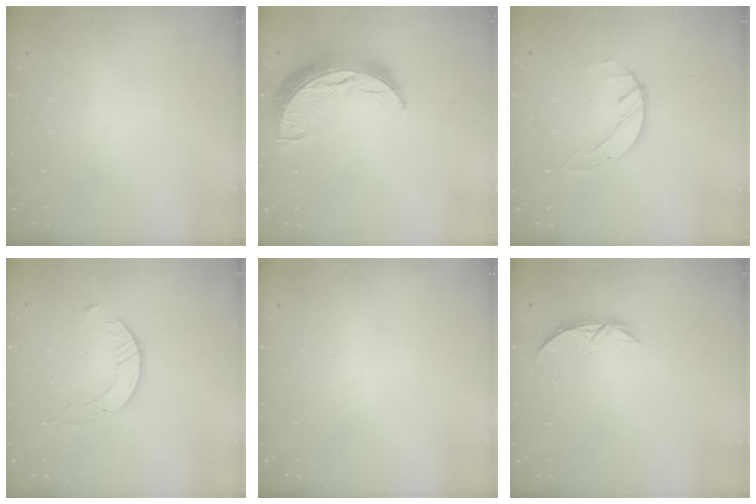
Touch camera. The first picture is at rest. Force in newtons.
{"total": 14.1, "press": 14.1, "slide": 0.6}
{"total": 1.4, "press": 1.4, "slide": 0.2}
{"total": 3.1, "press": 3.1, "slide": 0.4}
{"total": 0.0}
{"total": 4.2, "press": 4.2, "slide": 0.5}